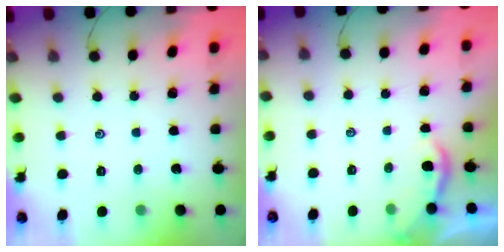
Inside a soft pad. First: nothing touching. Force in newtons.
{"total": 1.3, "press": 1.3, "slide": 0.3}